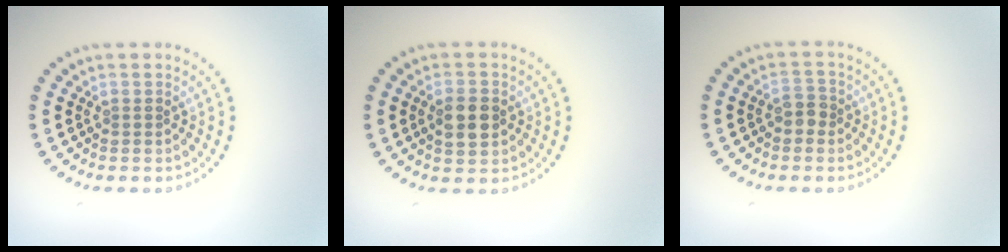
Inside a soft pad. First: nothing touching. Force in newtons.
{"total": 3.4, "press": 3.4, "slide": 0.1}
{"total": 1.6, "press": 1.6, "slide": 0.5}